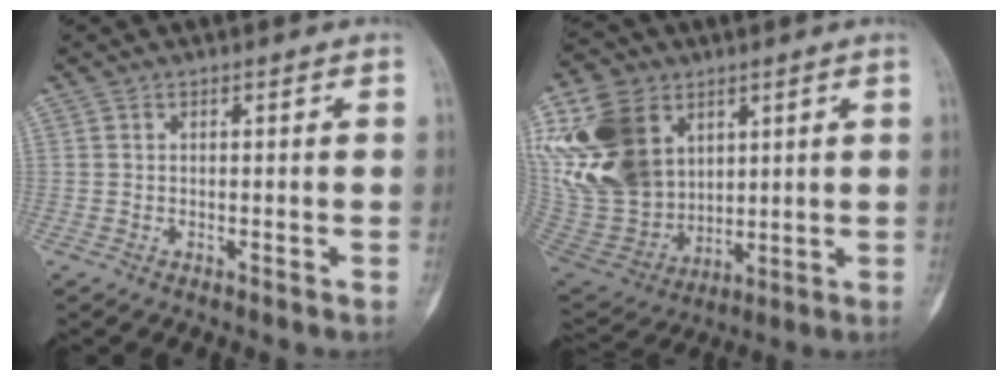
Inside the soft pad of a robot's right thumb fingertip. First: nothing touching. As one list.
[{"total": 25.4, "force": [8.6, 18.4, 15.3], "torque": [-0.322, -0.008, 0.181]}]